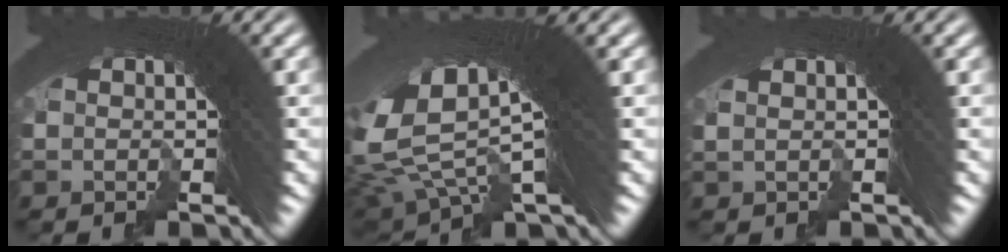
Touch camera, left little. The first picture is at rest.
{"total": 12.7, "force": [4.4, 7.1, 9.6], "torque": [-0.188, 0.005, 0.071]}
{"total": 1.4, "force": [0.7, -0.5, 1.0], "torque": [0.008, 0.016, 0.011]}